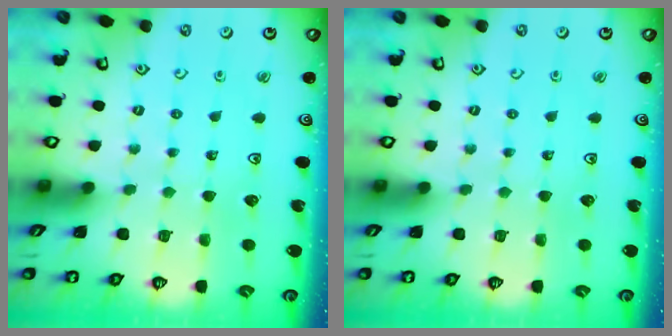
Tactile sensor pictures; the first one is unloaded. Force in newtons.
{"total": 0.0}